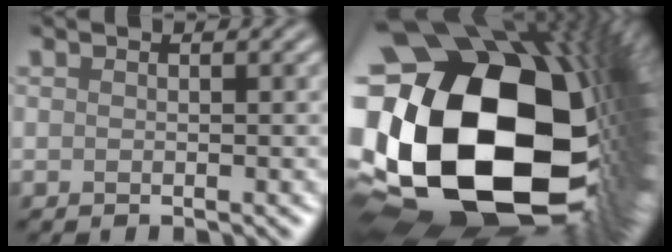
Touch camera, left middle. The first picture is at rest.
{"total": 23.4, "force": [-0.3, 16.2, 16.9], "torque": [-0.358, -0.107, 0.054]}